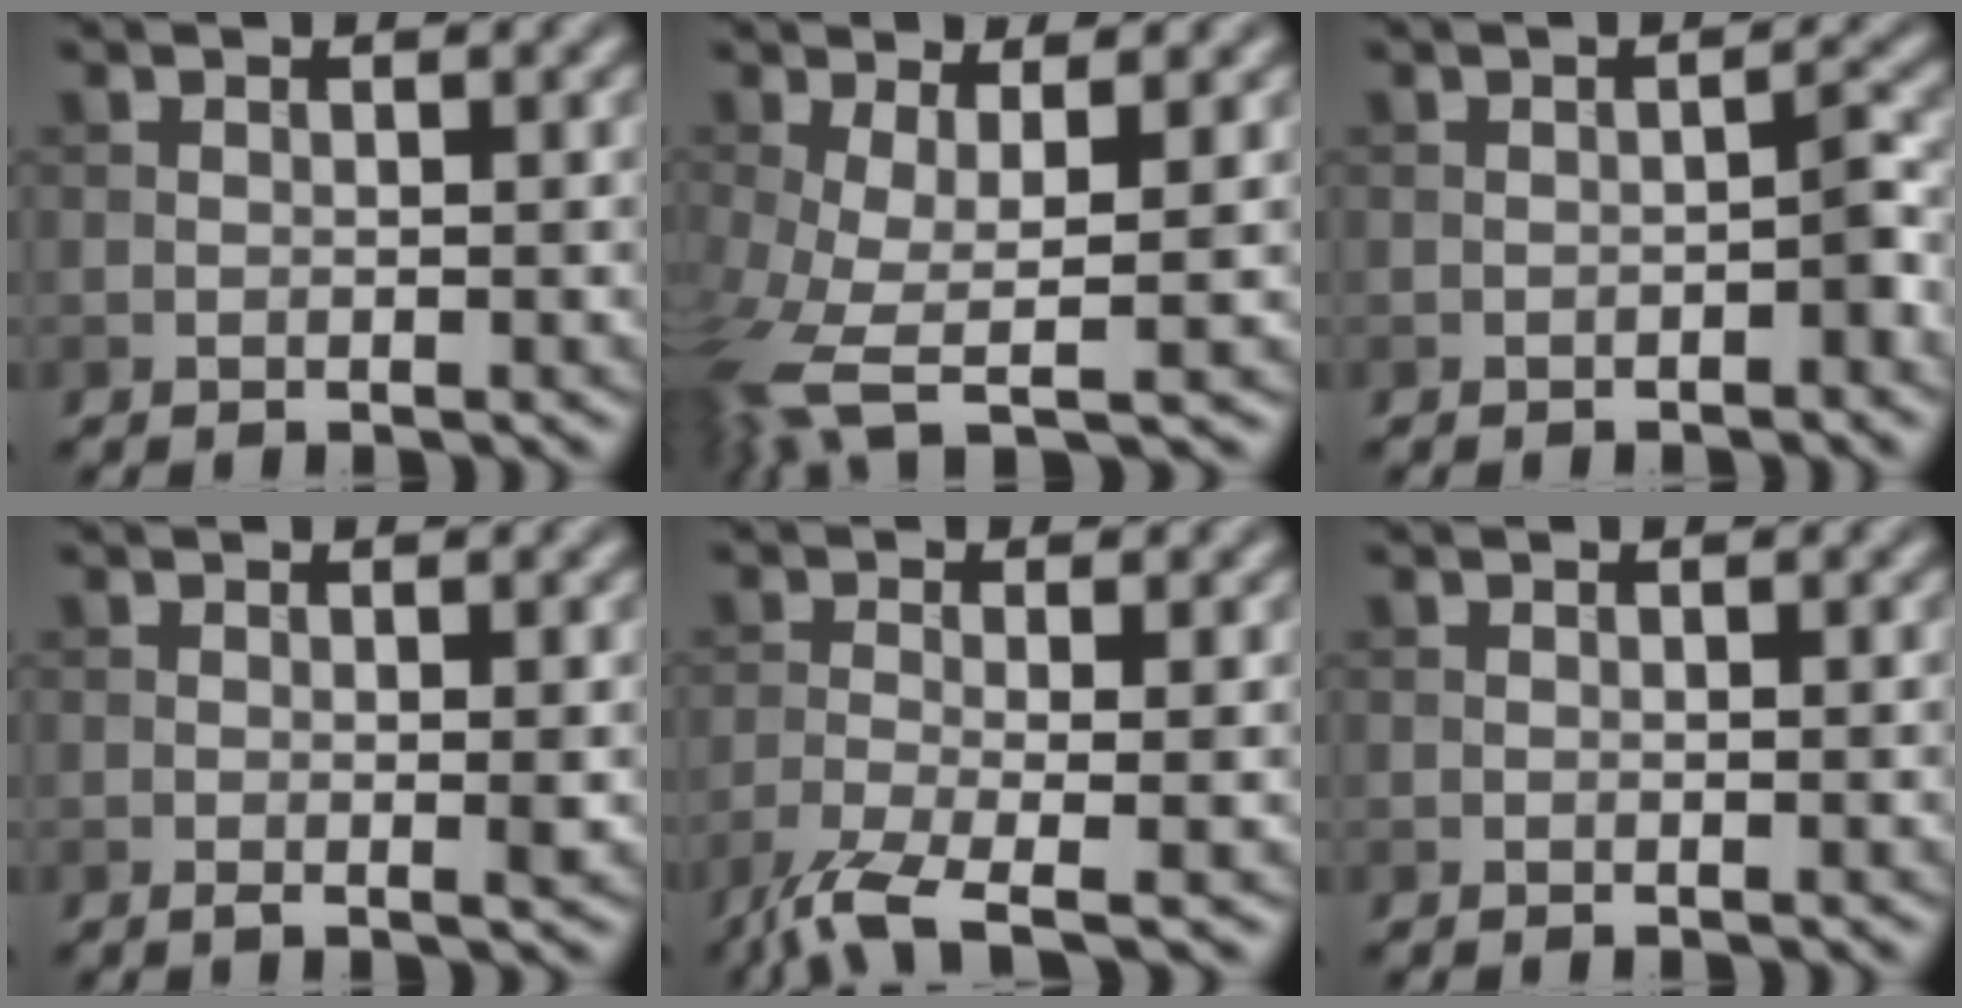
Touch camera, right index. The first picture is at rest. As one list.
[{"total": 6.4, "force": [-2.4, 1.8, 5.6], "torque": [-0.127, -0.014, -0.055]}, {"total": 1.4, "force": [-0.7, 0.4, 1.2], "torque": [-0.017, 0.006, -0.010]}, {"total": 1.1, "force": [-0.1, 0.1, 1.1], "torque": [-0.018, -0.004, -0.002]}, {"total": 5.1, "force": [-3.5, 1.1, 3.6], "torque": [-0.069, -0.009, -0.080]}, {"total": 0.0}]